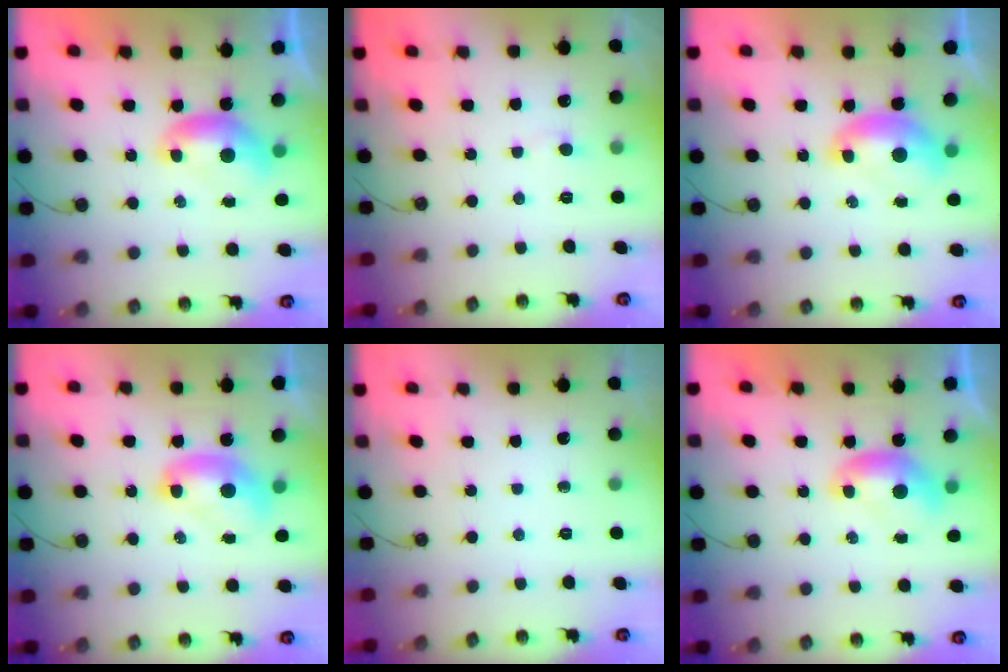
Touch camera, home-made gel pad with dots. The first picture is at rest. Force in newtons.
{"total": 0.7, "press": 0.6, "slide": 0.4}
{"total": 2.1, "press": 2.0, "slide": 0.4}
{"total": 2.2, "press": 2.2, "slide": 0.2}
{"total": 0.0}
{"total": 0.0}